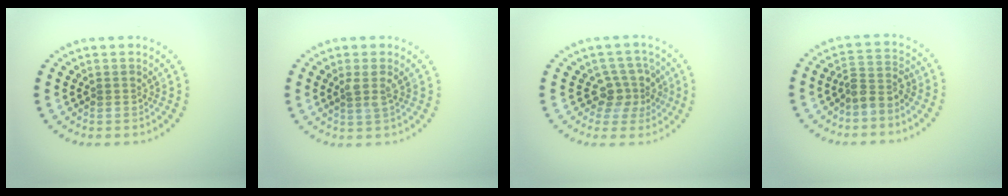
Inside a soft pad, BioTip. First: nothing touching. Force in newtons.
{"total": 1.5, "press": 1.1, "slide": 0.9}
{"total": 2.9, "press": 2.3, "slide": 1.8}
{"total": 2.6, "press": 1.9, "slide": 1.7}